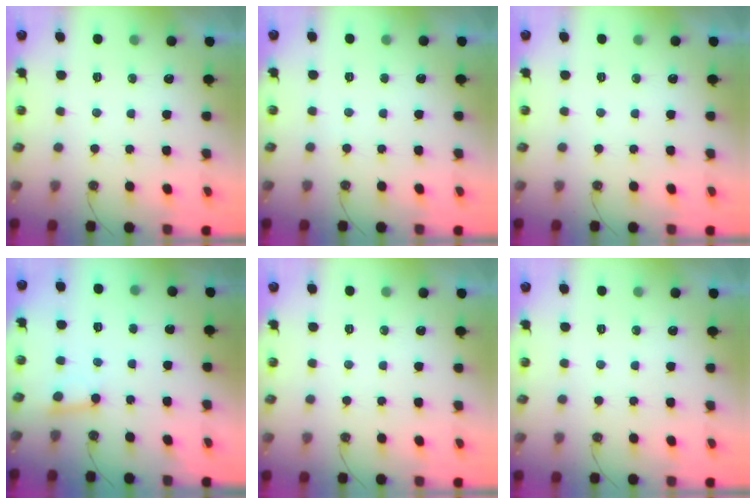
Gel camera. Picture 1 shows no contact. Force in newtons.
{"total": 3.7, "press": 3.7, "slide": 0.3}
{"total": 0.0}
{"total": 2.6, "press": 2.6, "slide": 0.2}
{"total": 0.0}
{"total": 0.0}